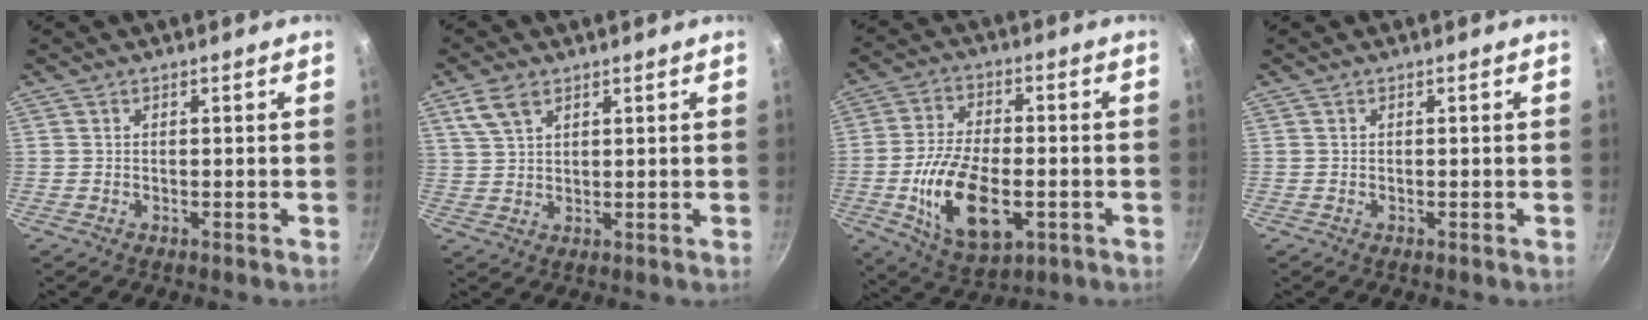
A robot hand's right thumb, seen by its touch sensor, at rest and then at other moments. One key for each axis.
{"total": 5.4, "fx": 3.1, "fy": 2.9, "fz": 3.3, "tx": -0.060, "ty": -0.001, "tz": 0.065}
{"total": 16.0, "fx": -3.8, "fy": 8.3, "fz": 13.1, "tx": -0.234, "ty": 0.010, "tz": -0.062}
{"total": 0.0}